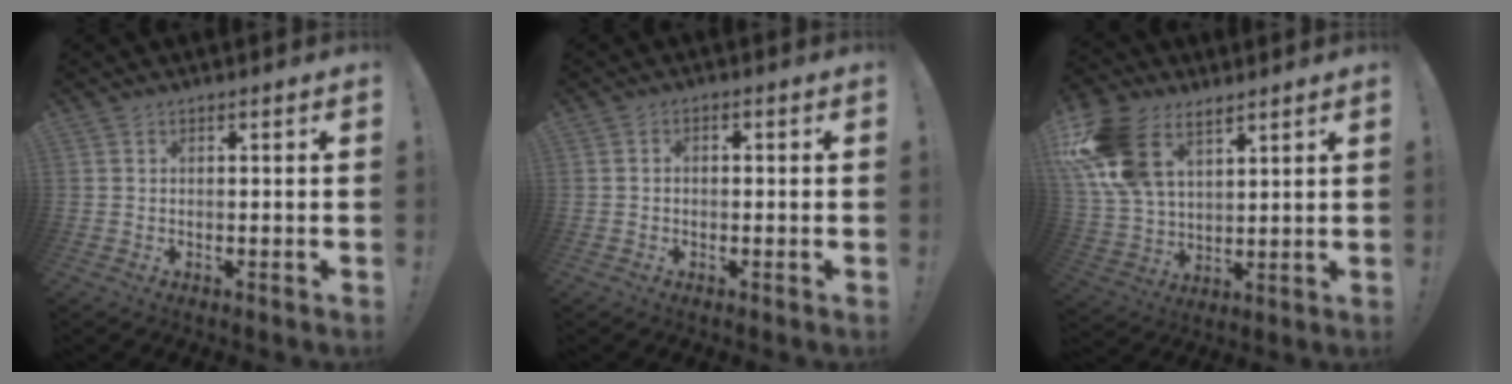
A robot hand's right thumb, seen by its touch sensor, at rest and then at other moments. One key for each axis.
{"total": 1.6, "fx": -1.0, "fy": 0.8, "fz": 0.9, "tx": -0.019, "ty": 0.008, "tz": -0.017}
{"total": 17.5, "fx": 9.6, "fy": 10.6, "fz": 10.0, "tx": -0.213, "ty": -0.041, "tz": 0.183}